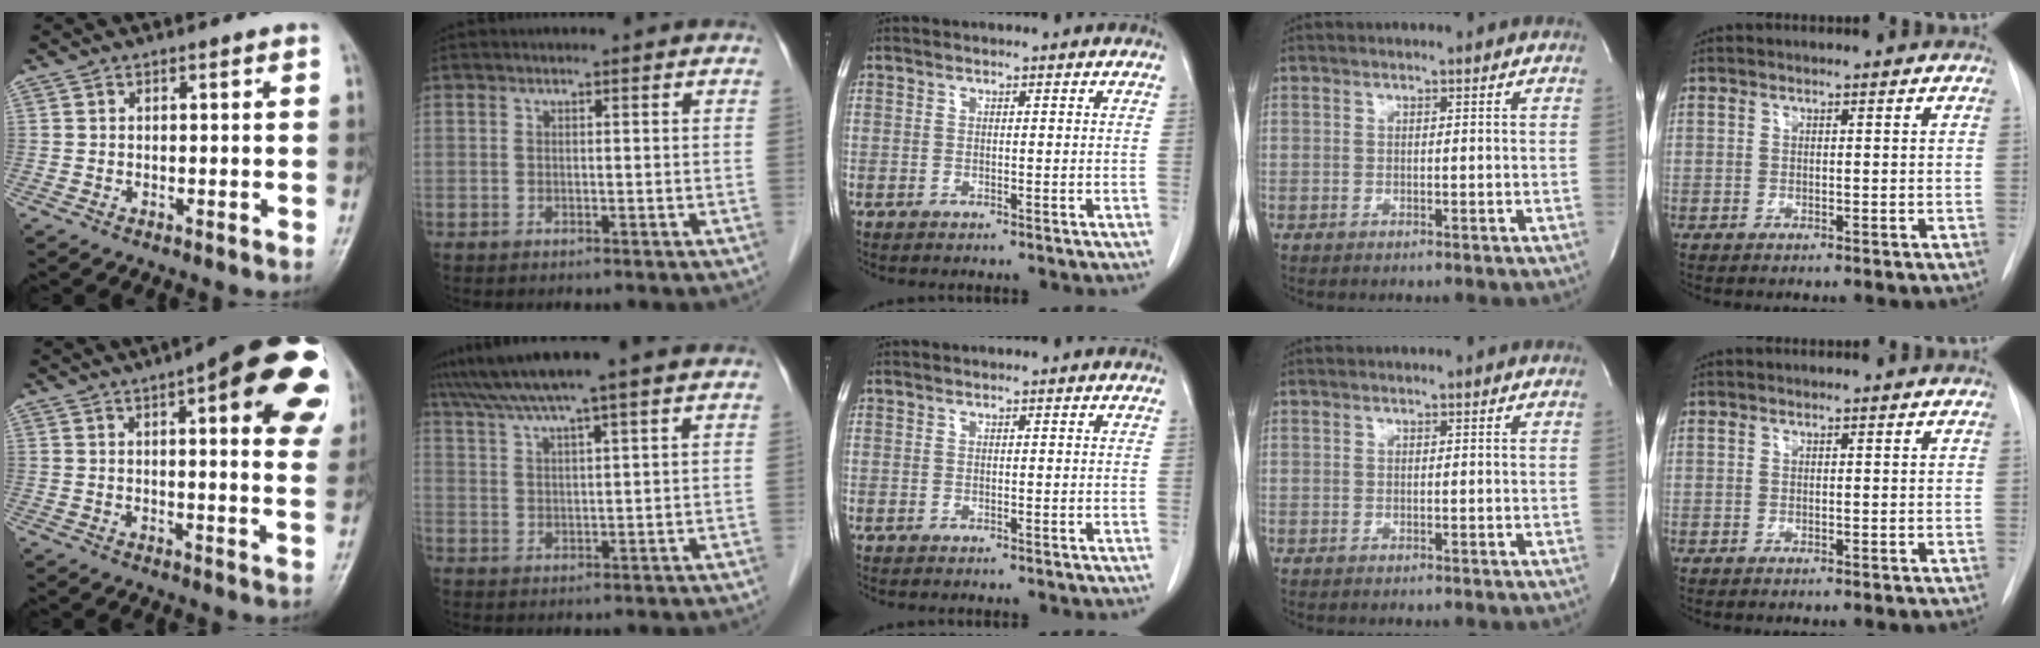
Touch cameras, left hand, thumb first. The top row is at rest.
{"thumb": {"total": 23.7, "force": [9.4, 7.0, 20.6], "torque": [-0.210, -0.004, 0.112]}, "index": {"total": 8.5, "force": [6.9, -1.1, 4.8], "torque": [-0.089, 0.028, 0.109]}}